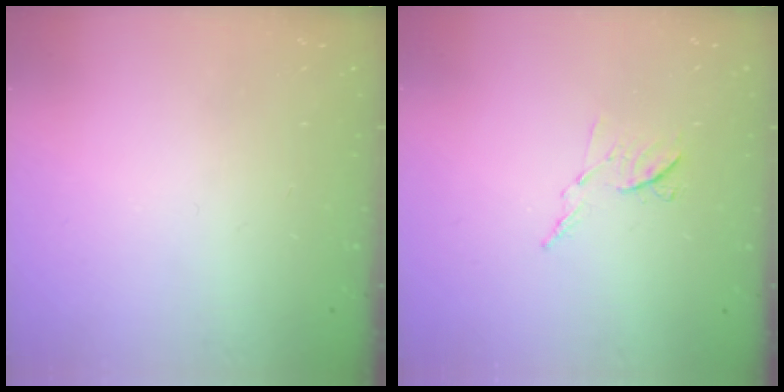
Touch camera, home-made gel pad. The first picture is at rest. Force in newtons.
{"total": 6.8, "press": 6.7, "slide": 0.8}